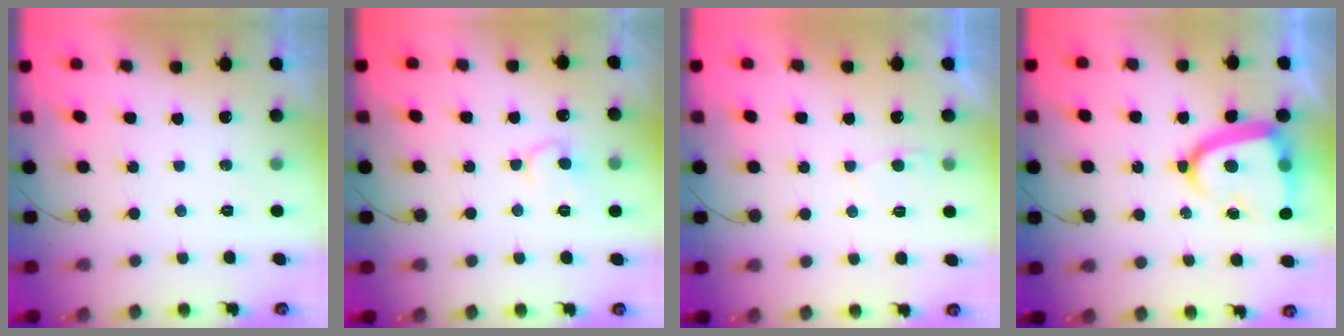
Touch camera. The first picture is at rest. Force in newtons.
{"total": 7.9, "press": 7.9, "slide": 0.6}
{"total": 1.8, "press": 1.8, "slide": 0.3}
{"total": 14.9, "press": 14.8, "slide": 1.6}